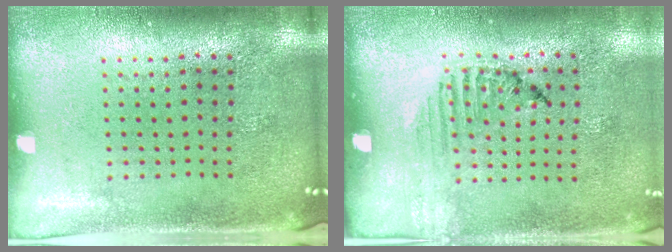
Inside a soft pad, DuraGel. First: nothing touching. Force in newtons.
{"total": 1.2, "press": 1.1, "slide": 0.4}